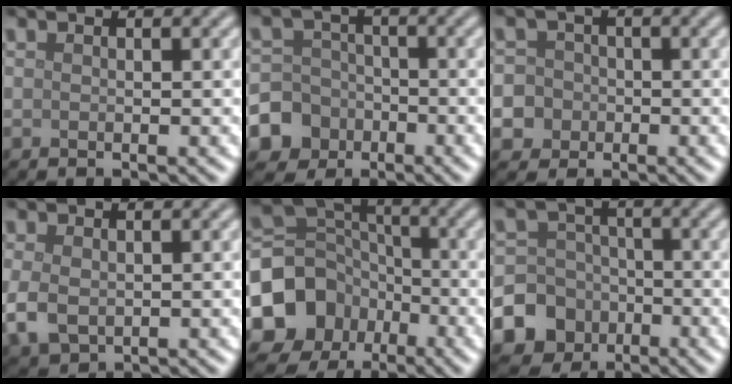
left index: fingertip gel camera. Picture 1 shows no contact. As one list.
[{"total": 7.1, "force": [-3.2, 6.3, 0.7], "torque": [-0.007, -0.010, -0.083]}, {"total": 9.0, "force": [-3.1, 8.2, 2.0], "torque": [-0.046, -0.008, -0.092]}, {"total": 3.5, "force": [-0.5, 2.5, 2.4], "torque": [-0.060, -0.011, -0.006]}, {"total": 12.3, "force": [-5.2, 10.3, 4.1], "torque": [-0.114, -0.017, -0.113]}, {"total": 10.5, "force": [-4.5, 9.4, 1.3], "torque": [-0.031, -0.029, -0.101]}]